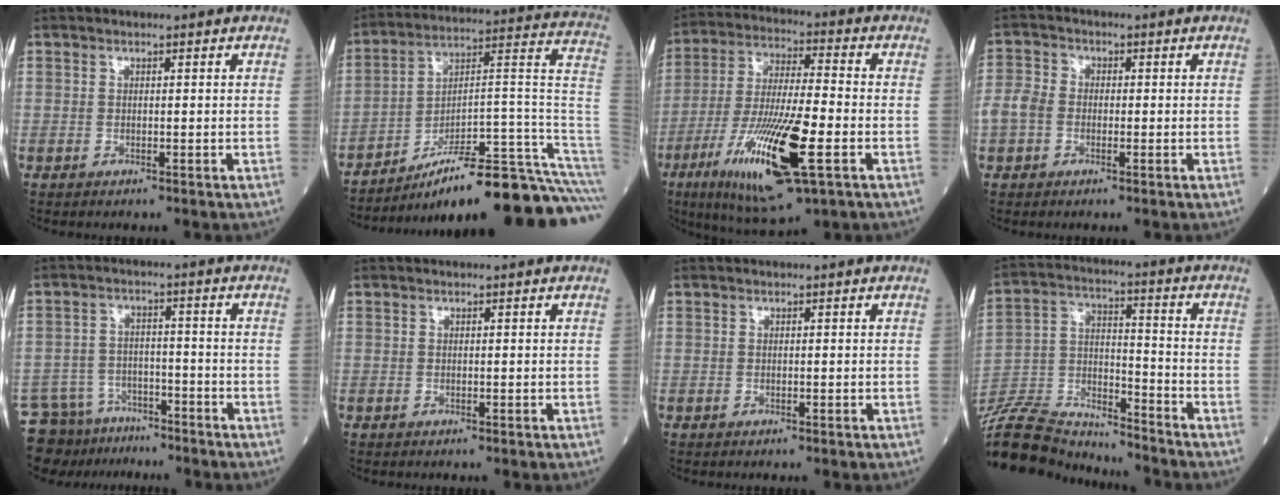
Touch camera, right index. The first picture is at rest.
{"total": 24.7, "force": [-19.6, 0.3, 15.0], "torque": [-0.116, 0.036, -0.293]}
{"total": 18.2, "force": [-6.9, 2.7, 16.7], "torque": [-0.341, -0.036, -0.120]}
{"total": 4.1, "force": [-0.7, 3.3, 2.4], "torque": [-0.067, 0.016, -0.020]}
{"total": 9.8, "force": [-8.4, 4.9, 1.1], "torque": [-0.030, 0.018, -0.131]}
{"total": 0.0}
{"total": 0.0}
{"total": 19.9, "force": [-18.9, 3.7, 5.1], "torque": [-0.138, 0.009, -0.320]}